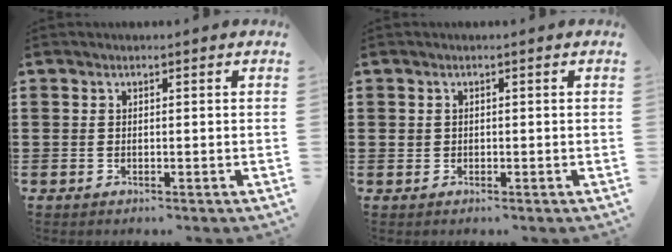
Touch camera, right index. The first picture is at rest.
{"total": 0.8, "force": [0.2, 0.7, 0.2], "torque": [-0.003, 0.007, 0.004]}